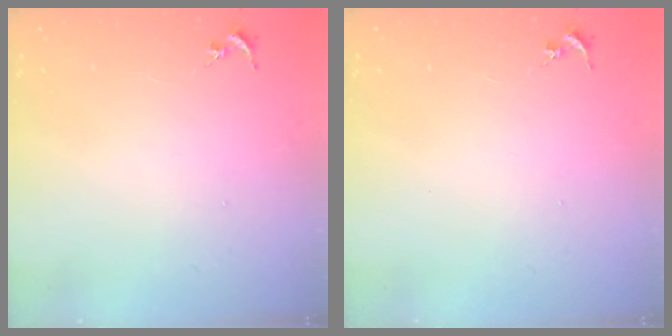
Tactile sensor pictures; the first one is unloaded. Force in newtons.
{"total": 0.0}